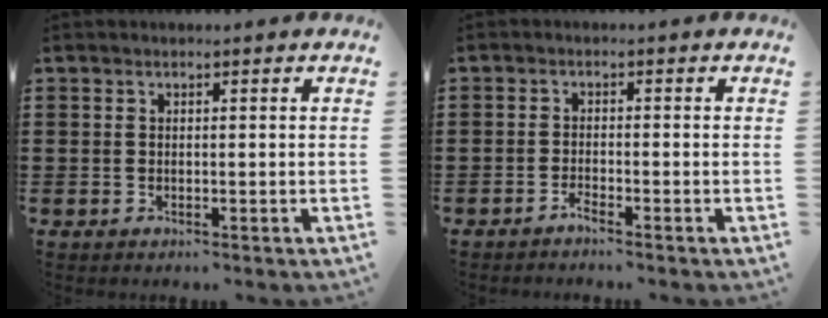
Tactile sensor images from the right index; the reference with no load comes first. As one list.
[{"total": 1.4, "force": [-1.4, -0.1, 0.4], "torque": [-0.010, 0.000, -0.026]}]